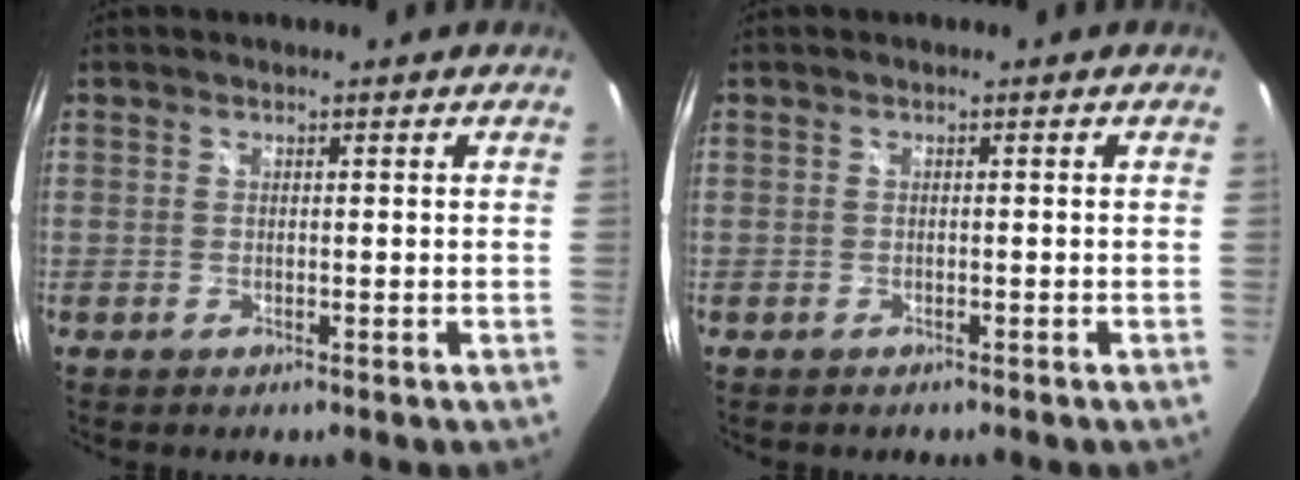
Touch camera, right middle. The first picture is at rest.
{"total": 0.5, "force": [-0.4, 0.3, -0.1], "torque": [-0.002, 0.000, -0.008]}